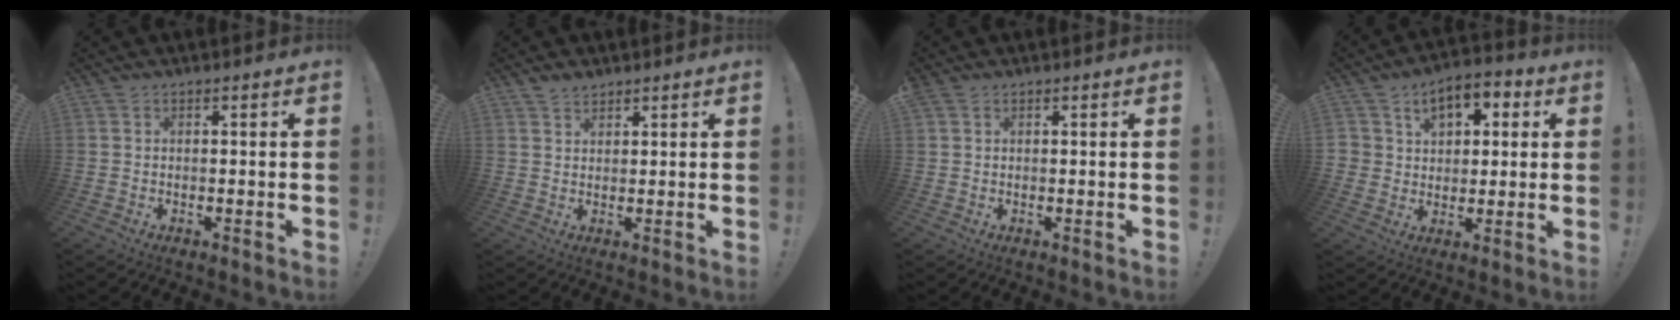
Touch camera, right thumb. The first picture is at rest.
{"total": 2.8, "force": [2.3, 1.4, 0.6], "torque": [-0.003, -0.016, 0.042]}
{"total": 1.0, "force": [0.7, 0.7, 0.2], "torque": [-0.013, 0.004, 0.015]}
{"total": 9.4, "force": [4.1, 7.3, 4.4], "torque": [-0.071, -0.014, 0.081]}